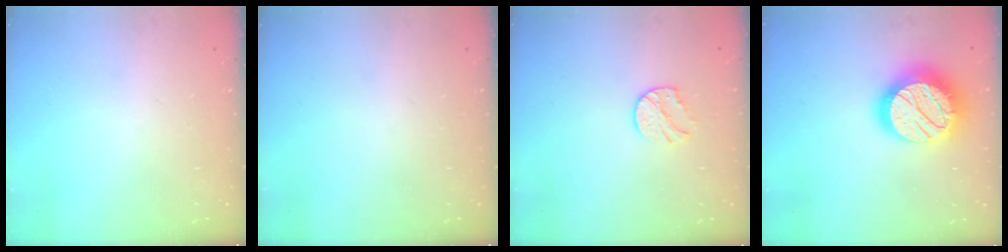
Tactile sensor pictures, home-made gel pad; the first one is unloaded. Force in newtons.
{"total": 0.0}
{"total": 8.0, "press": 8.0, "slide": 0.7}
{"total": 20.9, "press": 20.8, "slide": 1.4}